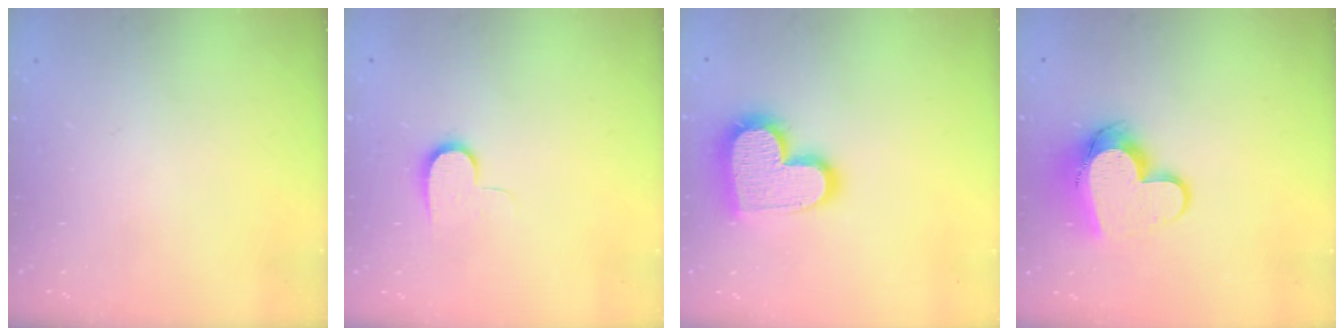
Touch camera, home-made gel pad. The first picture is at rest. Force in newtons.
{"total": 7.1, "press": 7.1, "slide": 0.7}
{"total": 18.4, "press": 18.4, "slide": 1.0}
{"total": 12.7, "press": 12.7, "slide": 1.4}